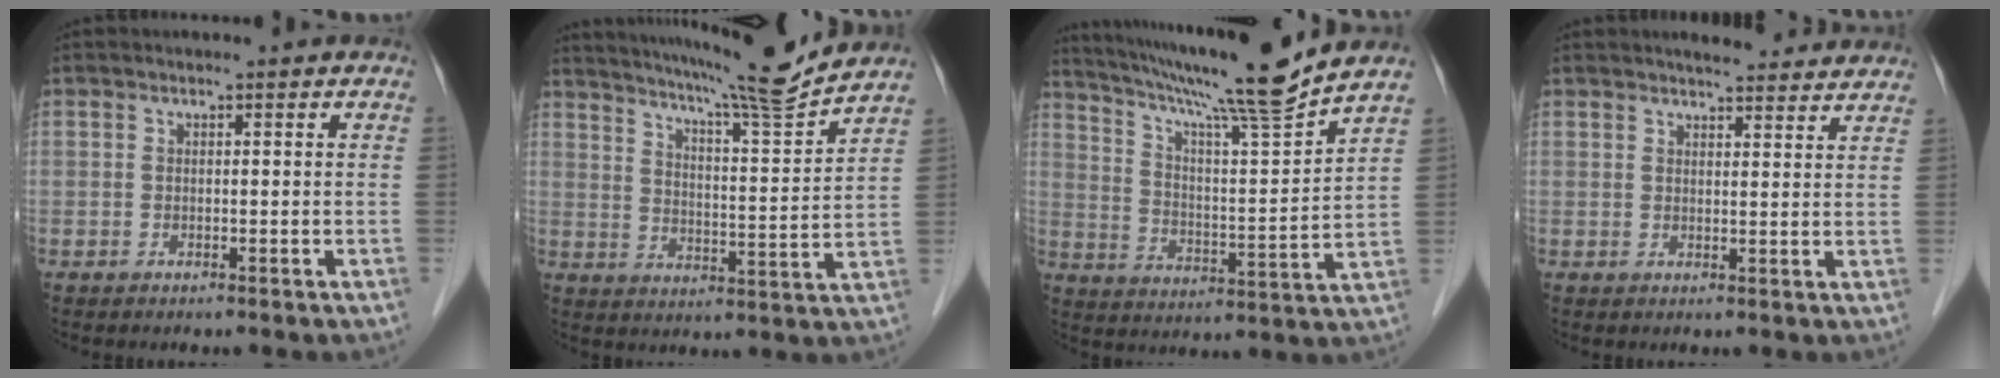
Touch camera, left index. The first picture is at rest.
{"total": 14.4, "force": [13.3, -1.4, 5.3], "torque": [-0.097, -0.026, 0.193]}
{"total": 17.6, "force": [15.1, -2.1, 8.7], "torque": [-0.154, -0.017, 0.235]}
{"total": 8.1, "force": [7.5, 1.5, 2.5], "torque": [-0.028, 0.008, 0.084]}